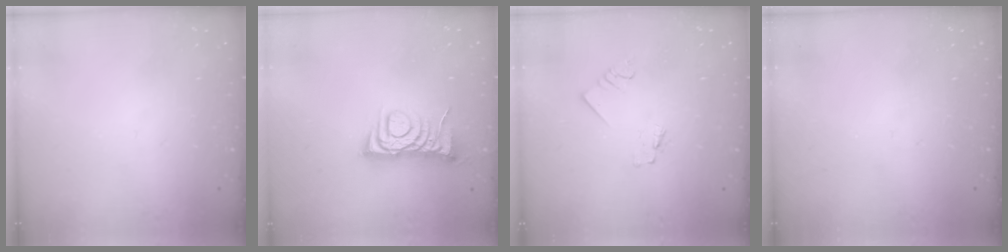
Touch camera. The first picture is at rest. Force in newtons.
{"total": 7.1, "press": 7.1, "slide": 0.9}
{"total": 1.2, "press": 1.2, "slide": 0.1}
{"total": 0.0}